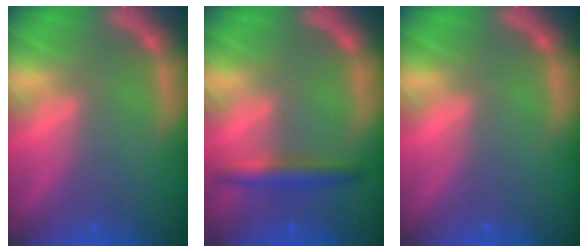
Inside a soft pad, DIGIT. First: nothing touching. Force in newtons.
{"total": 3.0}
{"total": 0.0}